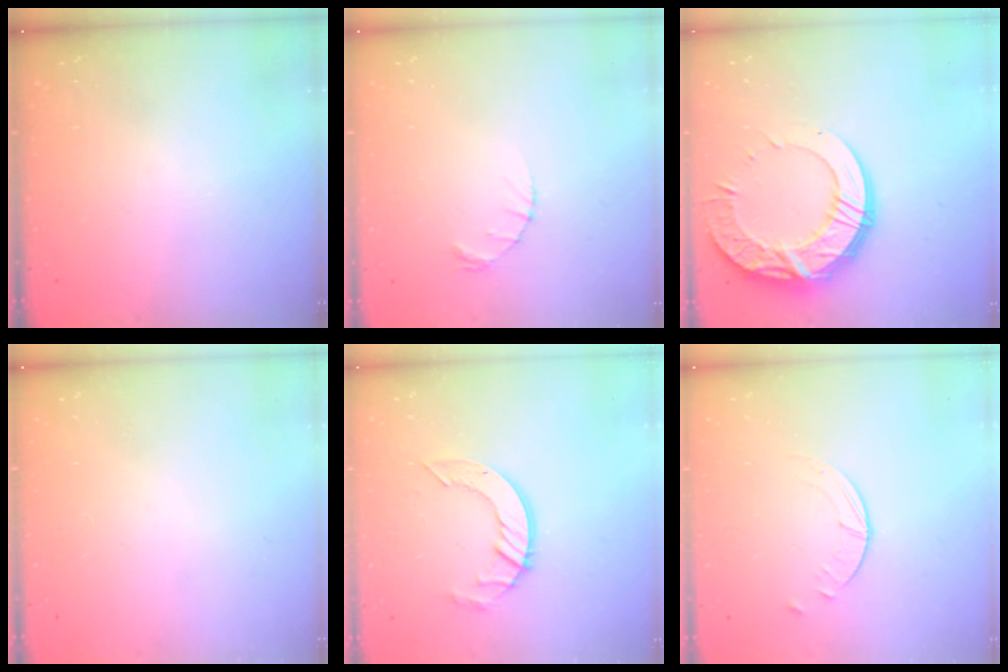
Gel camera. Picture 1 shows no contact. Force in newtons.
{"total": 1.2, "press": 1.1, "slide": 0.2}
{"total": 18.7, "press": 18.7, "slide": 1.4}
{"total": 0.0}
{"total": 8.7, "press": 8.6, "slide": 0.8}
{"total": 0.9, "press": 0.9, "slide": 0.2}